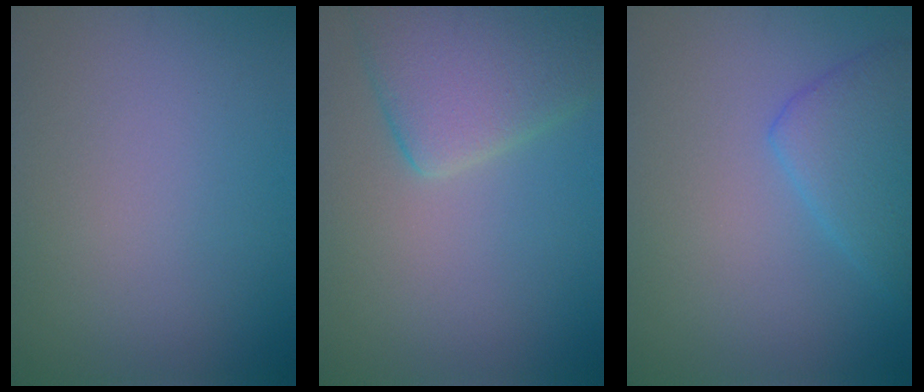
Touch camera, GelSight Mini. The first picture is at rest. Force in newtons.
{"total": 6.4, "press": 6.4, "slide": 0.3}
{"total": 3.6, "press": 3.6, "slide": 0.3}